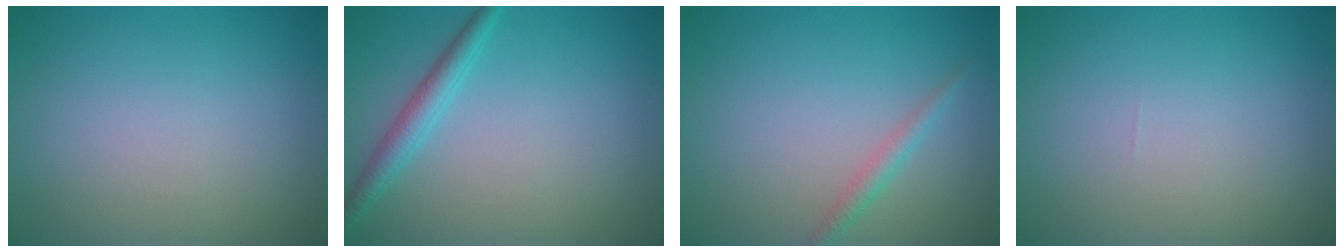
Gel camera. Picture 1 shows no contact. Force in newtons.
{"total": 2.3, "press": 2.3, "slide": 0.1}
{"total": 1.4, "press": 1.4, "slide": 0.1}
{"total": 0.0}